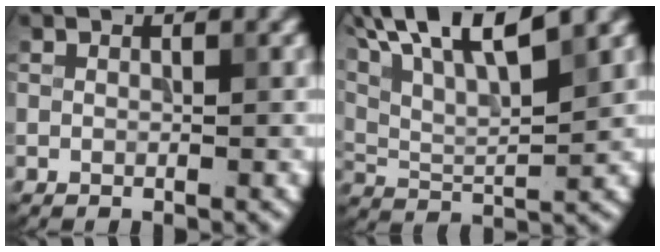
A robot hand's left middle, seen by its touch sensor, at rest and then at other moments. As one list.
[{"total": 10.9, "force": [6.9, 3.0, 7.9], "torque": [-0.147, 0.023, 0.109]}]